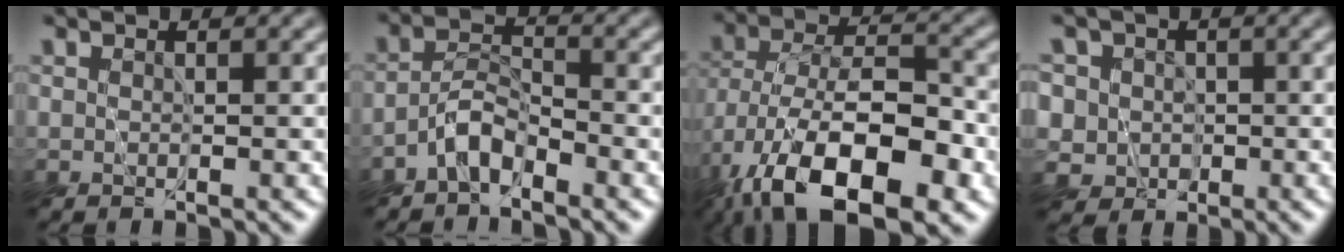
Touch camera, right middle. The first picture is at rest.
{"total": 3.1, "force": [-2.5, 1.1, 1.5], "torque": [-0.029, 0.008, -0.059]}
{"total": 14.4, "force": [-7.9, 6.5, 10.1], "torque": [-0.184, -0.011, -0.138]}
{"total": 4.5, "force": [0.7, 4.4, 0.7], "torque": [-0.020, 0.020, -0.003]}